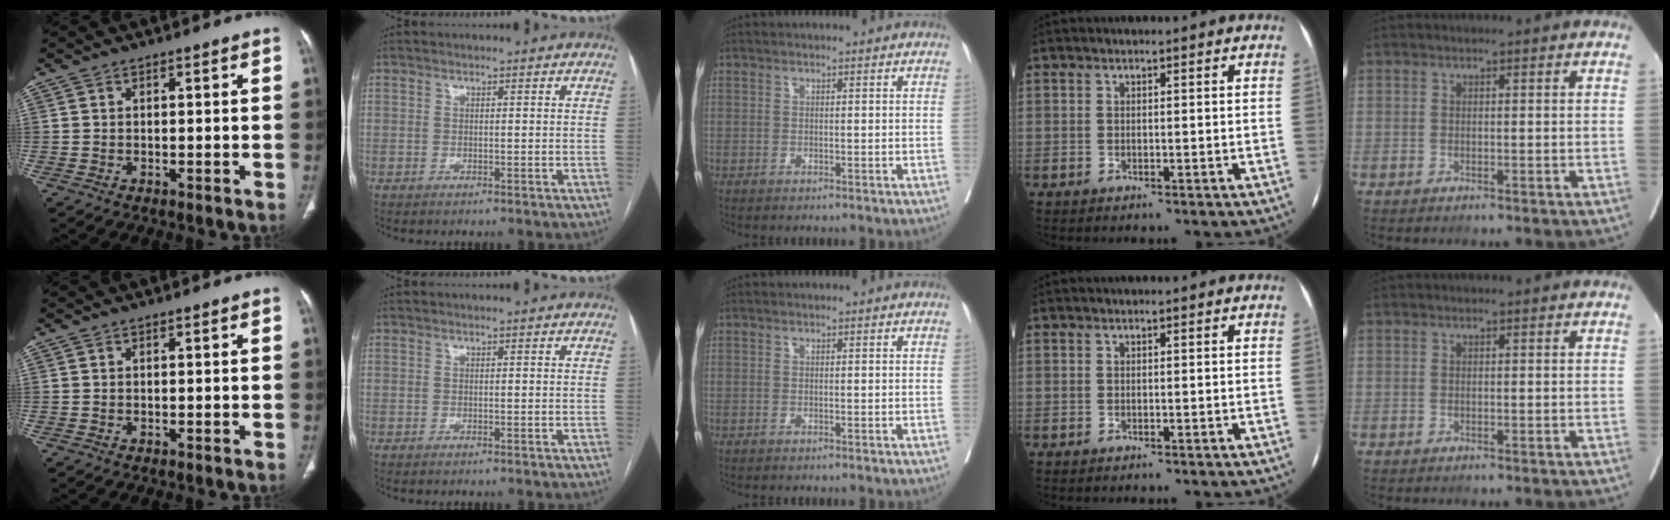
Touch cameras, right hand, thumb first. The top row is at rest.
{}